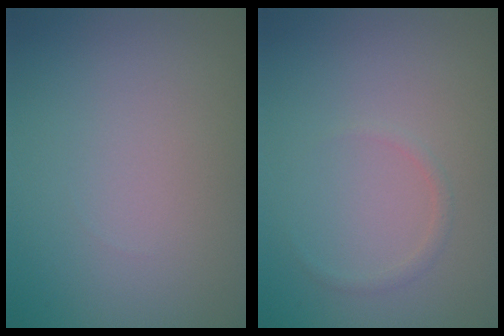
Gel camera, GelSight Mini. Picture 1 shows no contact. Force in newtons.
{"total": 0.7, "press": 0.7, "slide": 0.0}